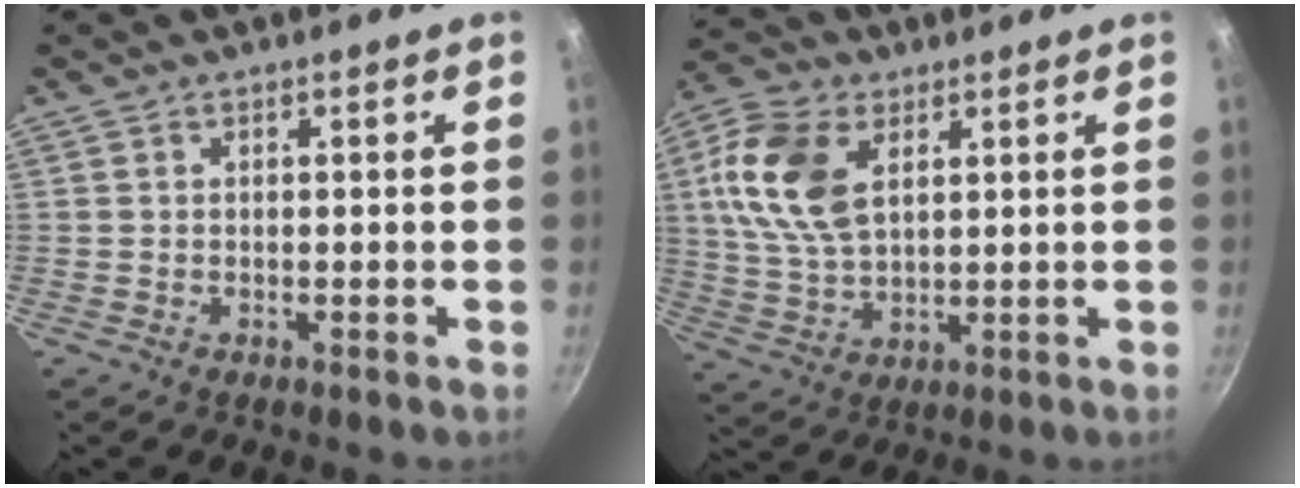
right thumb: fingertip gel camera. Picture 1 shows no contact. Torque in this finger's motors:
{"motor_torque": [-0.67, 1.22, 0.98, 0.81, 0.20]}